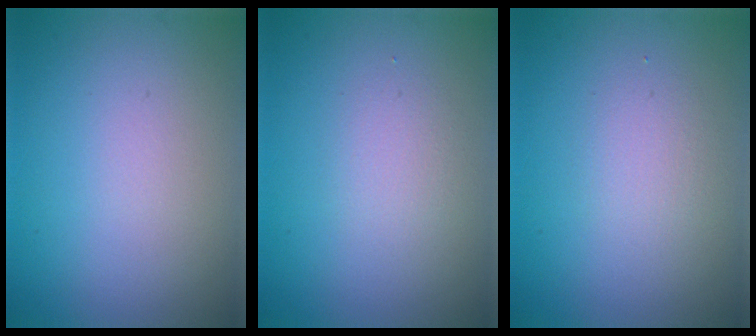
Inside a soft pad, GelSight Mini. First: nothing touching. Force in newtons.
{"total": 1.4, "press": 1.4, "slide": 0.0}
{"total": 1.5, "press": 1.5, "slide": 0.1}